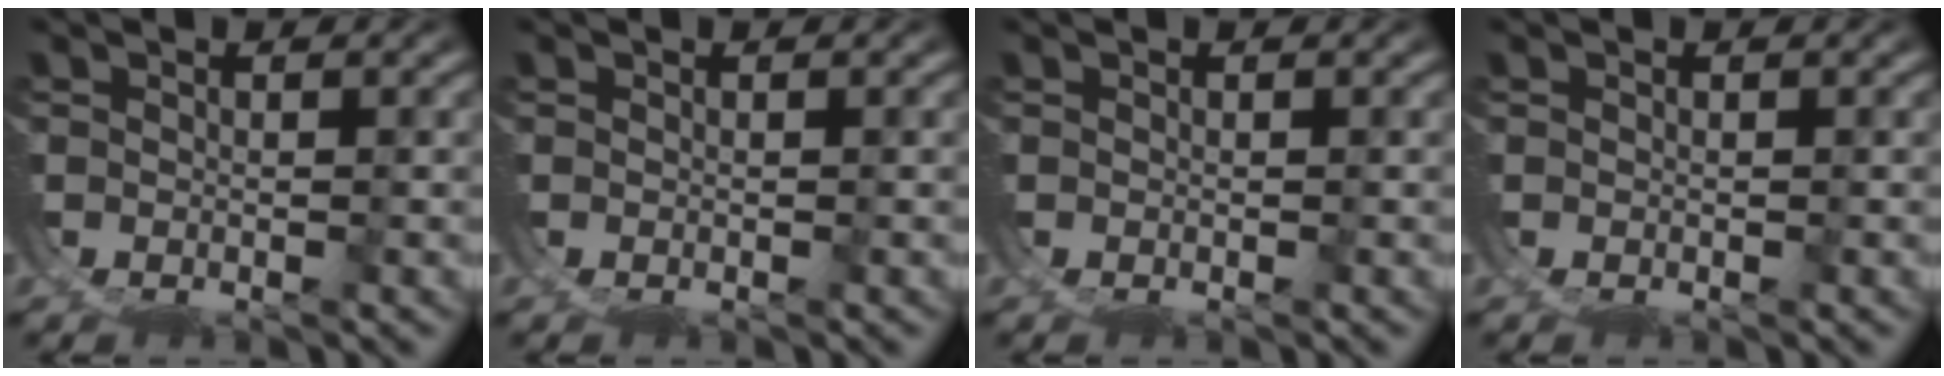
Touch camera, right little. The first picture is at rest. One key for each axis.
{"total": 0.0}
{"total": 0.0}
{"total": 0.0}